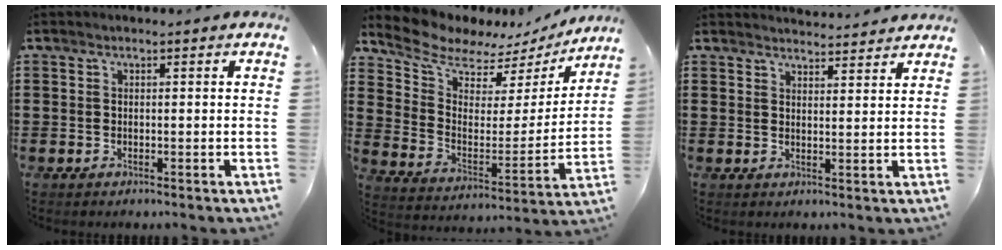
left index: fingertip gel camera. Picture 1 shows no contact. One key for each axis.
{"total": 7.2, "fx": 6.5, "fy": 2.7, "fz": 1.3, "tx": -0.069, "ty": -0.044, "tz": 0.112}
{"total": 2.8, "fx": 2.8, "fy": -0.1, "fz": 0.0, "tx": -0.008, "ty": -0.013, "tz": 0.054}